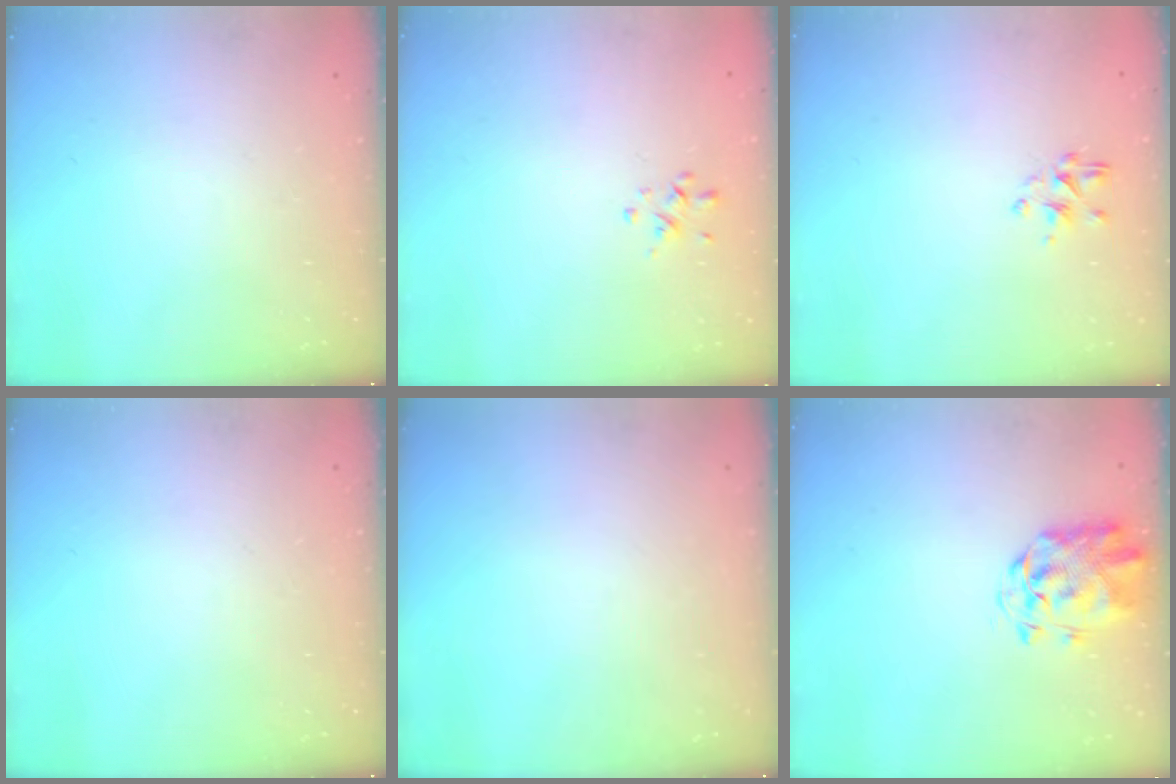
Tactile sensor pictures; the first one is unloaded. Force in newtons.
{"total": 0.6, "press": 0.2, "slide": 0.5}
{"total": 2.1, "press": 1.9, "slide": 0.9}
{"total": 0.0}
{"total": 0.0}
{"total": 2.9, "press": 2.8, "slide": 0.8}